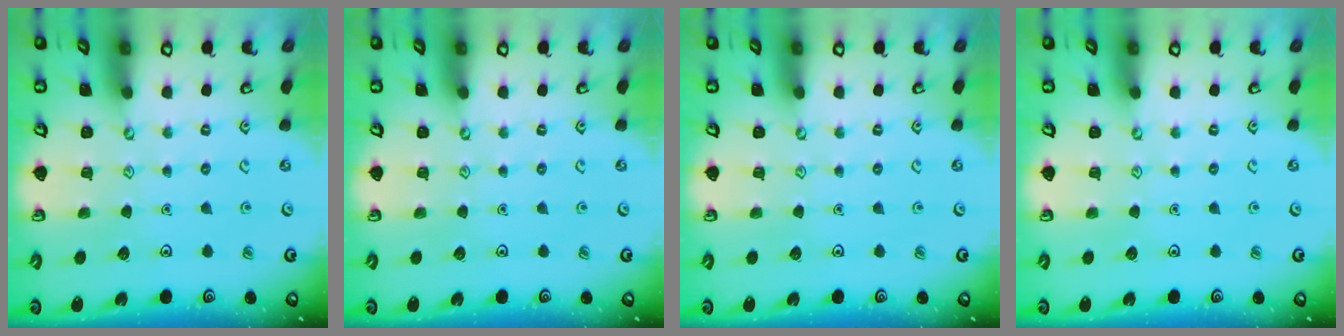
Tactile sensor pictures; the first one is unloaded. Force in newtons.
{"total": 0.0}
{"total": 0.0}
{"total": 0.0}